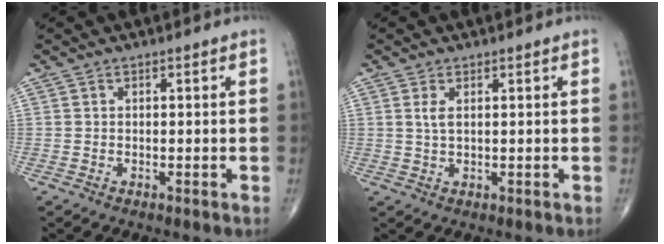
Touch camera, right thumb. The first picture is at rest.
{"total": 2.0, "force": [0.6, 0.7, 1.7], "torque": [-0.041, 0.001, 0.019]}